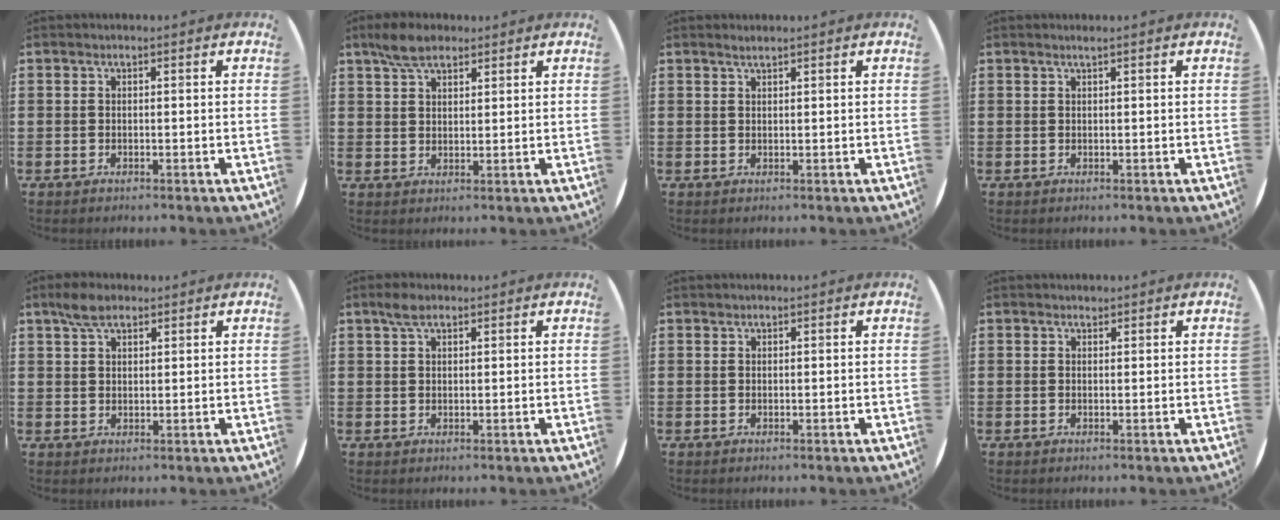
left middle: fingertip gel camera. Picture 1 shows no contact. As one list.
[{"total": 5.0, "force": [3.9, 2.4, 2.0], "torque": [-0.042, 0.001, 0.073]}, {"total": 1.0, "force": [0.9, -0.1, 0.3], "torque": [-0.007, 0.000, 0.018]}, {"total": 0.6, "force": [0.4, -0.2, 0.4], "torque": [-0.004, -0.001, 0.008]}, {"total": 4.0, "force": [3.0, 1.9, 1.8], "torque": [-0.033, 0.005, 0.055]}, {"total": 2.5, "force": [1.8, 1.2, 1.3], "torque": [-0.020, 0.003, 0.032]}, {"total": 0.0}, {"total": 0.6, "force": [0.6, 0.1, -0.1], "torque": [0.009, -0.001, 0.010]}]